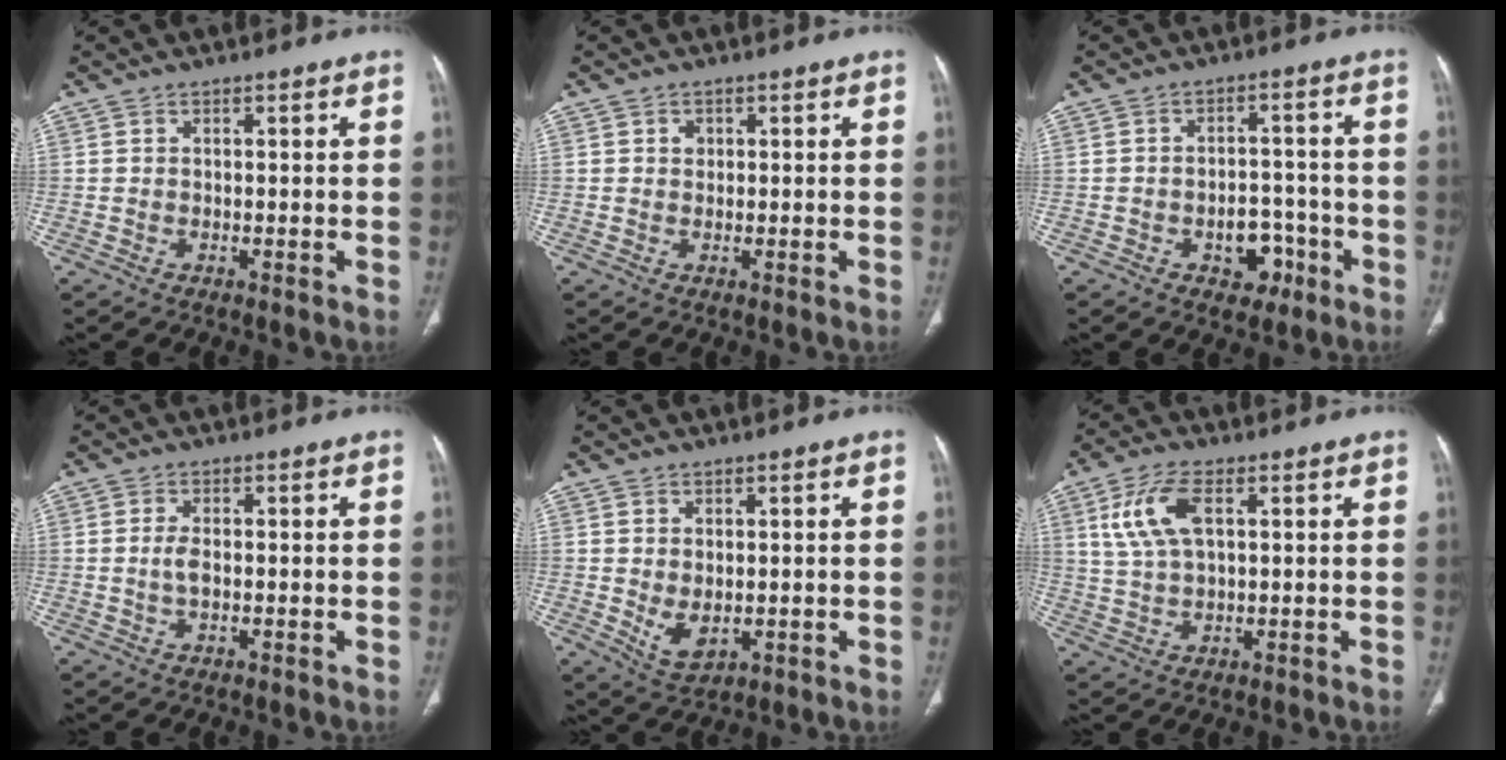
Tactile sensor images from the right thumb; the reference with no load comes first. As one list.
[{"total": 1.3, "force": [0.4, 1.1, 0.5], "torque": [-0.001, 0.001, 0.005]}, {"total": 6.7, "force": [-3.0, 4.7, 3.7], "torque": [-0.022, 0.034, -0.037]}, {"total": 2.5, "force": [-0.1, 1.2, 2.2], "torque": [-0.049, 0.001, -0.002]}, {"total": 5.0, "force": [-0.2, 3.2, 3.9], "torque": [-0.061, -0.012, 0.014]}, {"total": 8.8, "force": [2.8, 4.2, 7.1], "torque": [-0.155, 0.004, 0.060]}]